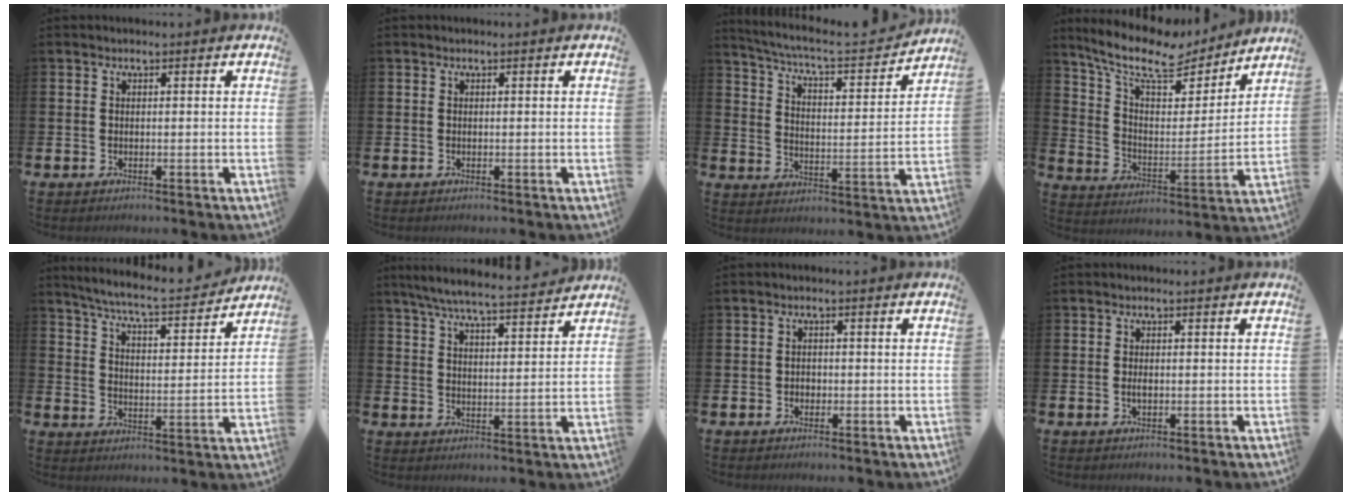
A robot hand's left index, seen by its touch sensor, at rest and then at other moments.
{"total": 0.0}
{"total": 6.3, "force": [5.7, 0.8, 2.5], "torque": [-0.074, -0.043, 0.091]}
{"total": 10.7, "force": [9.0, 3.8, 4.6], "torque": [-0.123, -0.053, 0.150]}
{"total": 7.6, "force": [7.0, 0.9, 2.8], "torque": [-0.084, -0.049, 0.118]}
{"total": 6.7, "force": [6.3, 0.3, 2.3], "torque": [-0.057, -0.041, 0.109]}
{"total": 1.0, "force": [-0.2, 1.0, 0.4], "torque": [-0.007, 0.007, -0.006]}
{"total": 1.0, "force": [-0.1, 0.5, 0.9], "torque": [-0.025, 0.005, -0.002]}